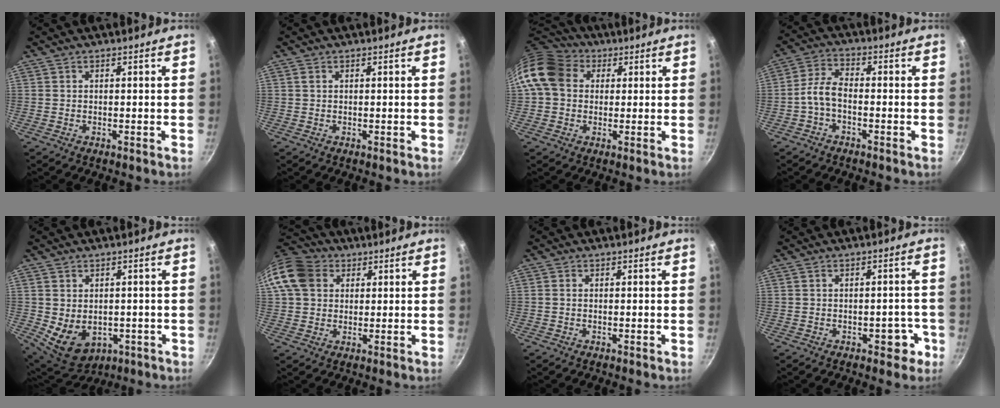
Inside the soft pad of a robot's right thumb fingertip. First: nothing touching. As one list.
[{"total": 0.5, "force": [0.3, 0.3, 0.3], "torque": [-0.005, 0.001, 0.005]}, {"total": 13.2, "force": [2.9, 10.8, 7.1], "torque": [-0.122, 0.026, 0.038]}, {"total": 4.8, "force": [-2.0, 2.3, 3.7], "torque": [-0.081, 0.028, -0.046]}, {"total": 9.3, "force": [-1.4, 7.0, 5.9], "torque": [-0.075, -0.011, 0.006]}, {"total": 11.3, "force": [3.3, 9.2, 5.8], "torque": [-0.096, 0.015, 0.046]}, {"total": 0.8, "force": [0.0, 0.6, 0.5], "torque": [-0.011, 0.003, 0.000]}, {"total": 4.2, "force": [-1.9, 2.5, 2.8], "torque": [-0.003, 0.024, -0.016]}]